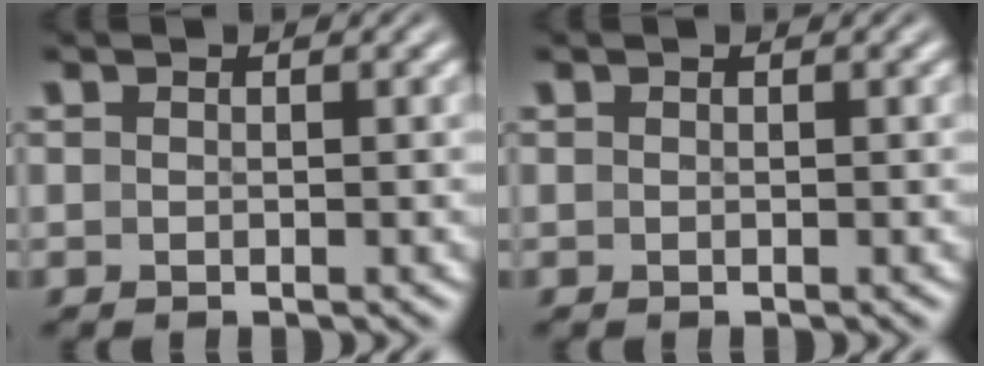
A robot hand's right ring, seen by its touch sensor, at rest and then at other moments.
{"total": 0.0}